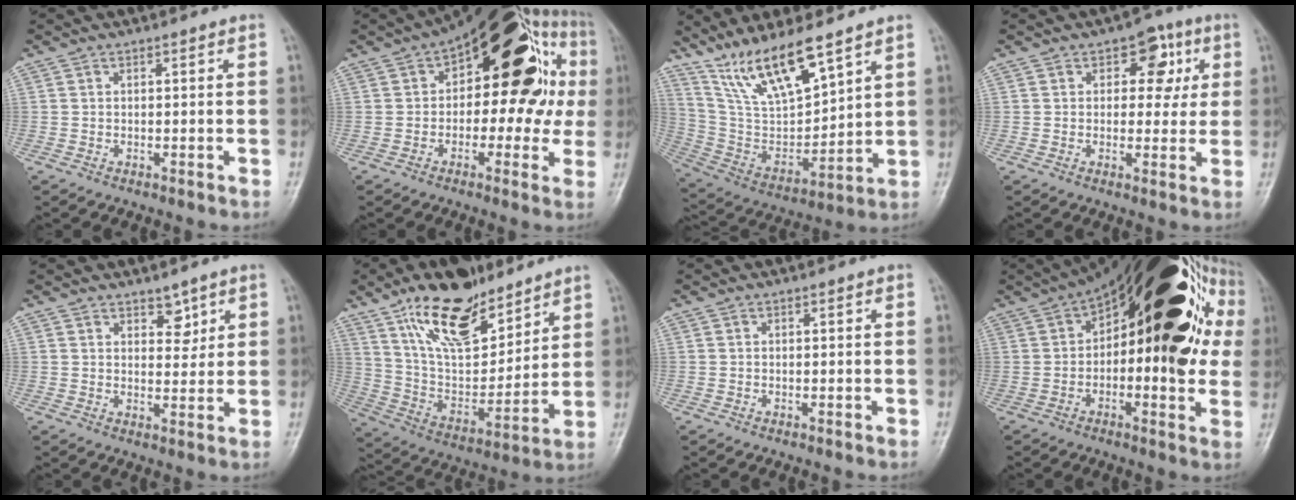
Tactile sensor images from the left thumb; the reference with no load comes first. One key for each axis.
{"total": 24.7, "fx": 4.0, "fy": 13.2, "fz": 20.5, "tx": -0.240, "ty": 0.041, "tz": 0.047}
{"total": 15.4, "fx": 11.2, "fy": 4.0, "fz": 9.8, "tx": -0.166, "ty": -0.055, "tz": 0.233}
{"total": 7.6, "fx": 2.2, "fy": 5.0, "fz": 5.2, "tx": -0.018, "ty": -0.001, "tz": 0.021}
{"total": 3.9, "fx": 2.4, "fy": 2.2, "fz": 2.0, "tx": -0.002, "ty": -0.016, "tz": 0.037}
{"total": 20.5, "fx": 13.1, "fy": 9.2, "fz": 12.7, "tx": -0.170, "ty": -0.065, "tz": 0.240}
{"total": 0.0}
{"total": 35.3, "fx": 6.9, "fy": 14.9, "fz": 31.2, "tx": -0.374, "ty": 0.080, "tz": 0.110}